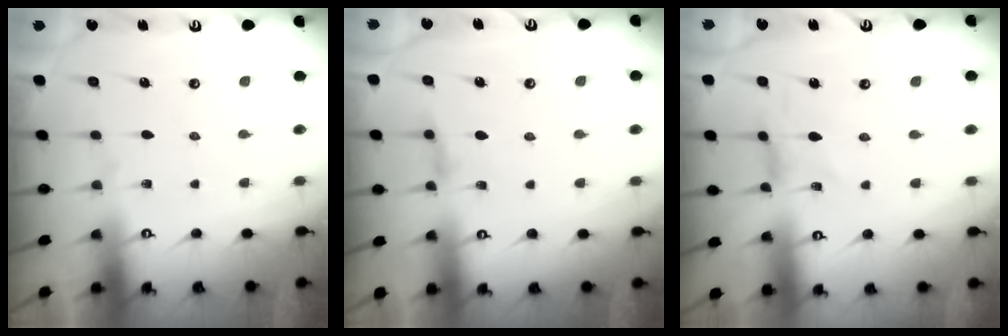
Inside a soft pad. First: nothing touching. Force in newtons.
{"total": 2.3, "press": 2.3, "slide": 0.4}
{"total": 0.0}